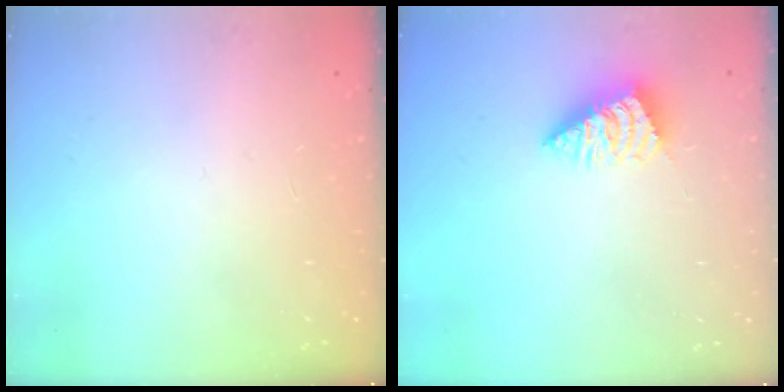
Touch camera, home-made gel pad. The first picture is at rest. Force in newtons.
{"total": 2.1, "press": 2.1, "slide": 0.3}